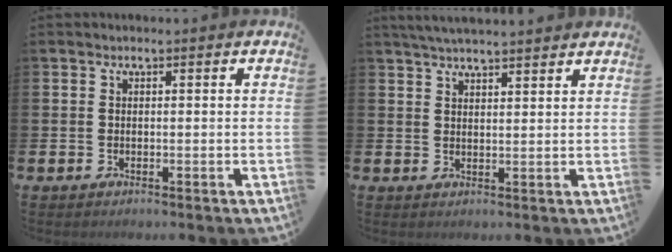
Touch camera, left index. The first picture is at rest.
{"total": 3.8, "force": [3.8, 0.0, 0.7], "torque": [-0.021, -0.011, 0.069]}